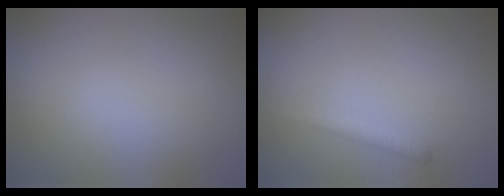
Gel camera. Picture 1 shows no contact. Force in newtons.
{"total": 1.4, "press": 1.3, "slide": 0.1}